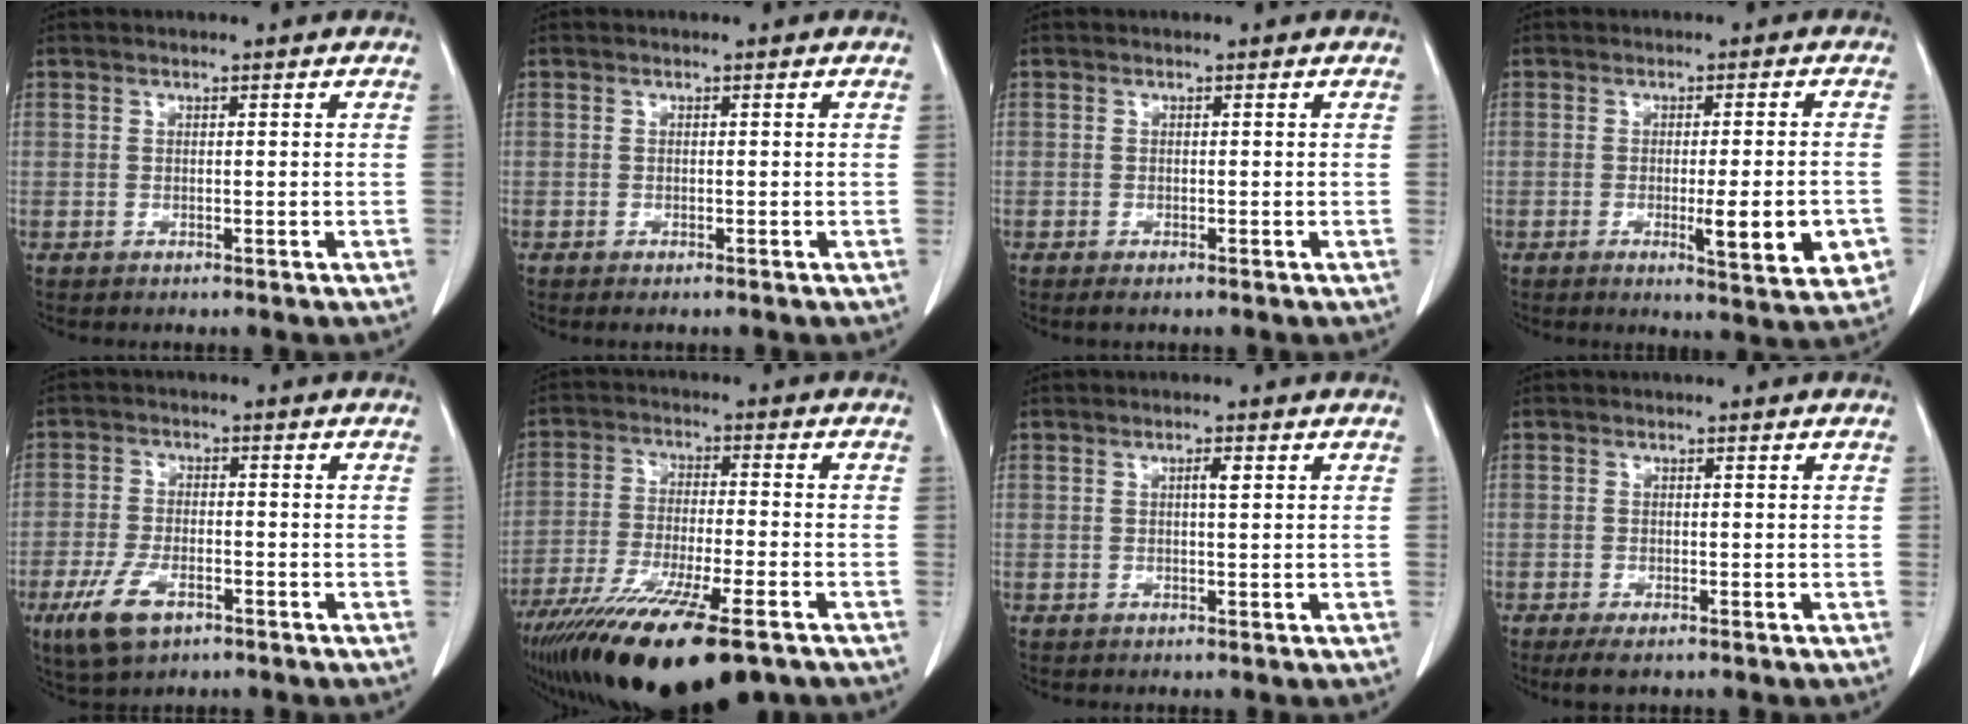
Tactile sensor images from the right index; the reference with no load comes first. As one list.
[{"total": 0.7, "force": [-0.6, 0.2, 0.5], "torque": [-0.009, -0.002, -0.005]}, {"total": 1.0, "force": [-0.7, 0.3, 0.6], "torque": [-0.011, -0.002, -0.008]}, {"total": 8.6, "force": [-2.4, 1.3, 8.1], "torque": [-0.097, -0.011, -0.028]}, {"total": 7.3, "force": [-4.0, 3.2, 5.2], "torque": [-0.112, -0.011, -0.070]}, {"total": 21.4, "force": [-15.0, 3.5, 14.8], "torque": [-0.249, -0.051, -0.247]}, {"total": 1.3, "force": [0.4, 0.1, 1.3], "torque": [-0.025, 0.001, 0.005]}, {"total": 2.6, "force": [-1.8, 0.8, 1.8], "torque": [-0.033, -0.007, -0.027]}]